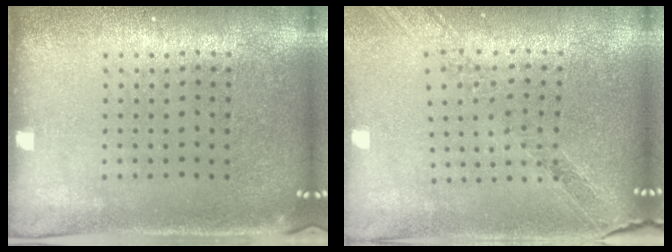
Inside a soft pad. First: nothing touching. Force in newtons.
{"total": 1.1, "press": 1.1, "slide": 0.2}